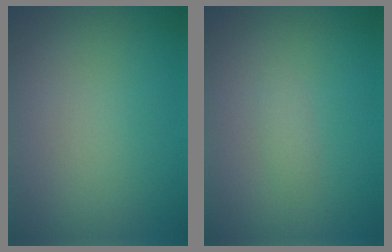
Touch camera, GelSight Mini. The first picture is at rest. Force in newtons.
{"total": 0.8, "press": 0.8, "slide": 0.0}